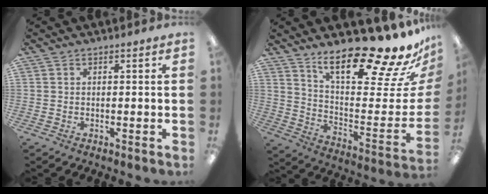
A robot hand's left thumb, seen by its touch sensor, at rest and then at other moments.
{"total": 22.1, "force": [17.3, 4.1, 13.1], "torque": [-0.186, -0.139, 0.276]}